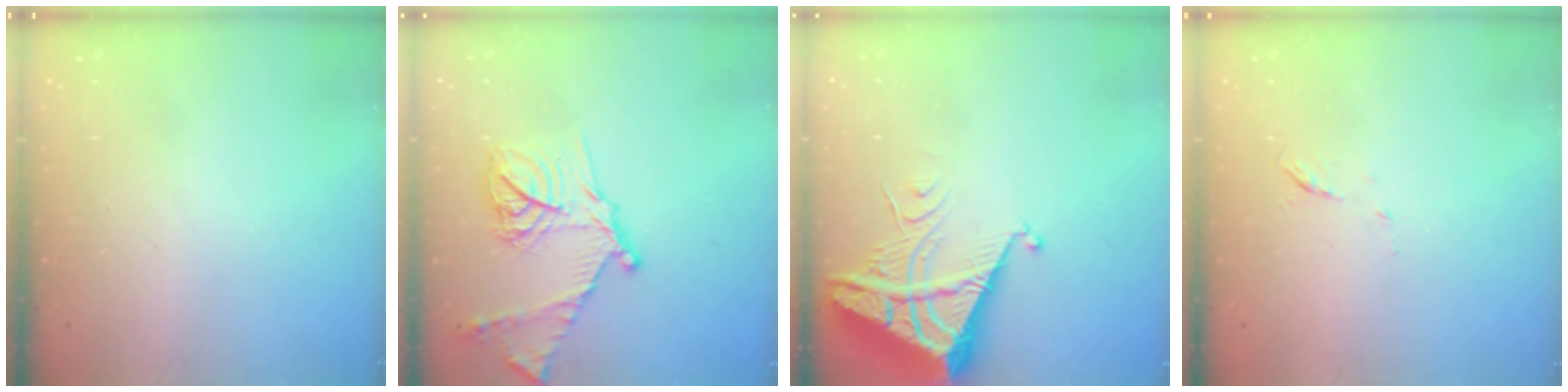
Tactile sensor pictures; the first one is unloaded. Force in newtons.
{"total": 18.3, "press": 18.2, "slide": 1.7}
{"total": 8.3, "press": 8.2, "slide": 1.0}
{"total": 4.3, "press": 4.1, "slide": 1.3}